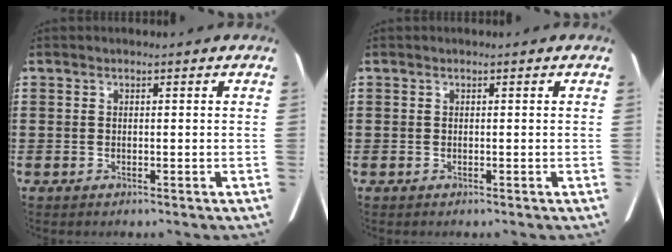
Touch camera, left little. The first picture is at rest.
{"total": 0.0}